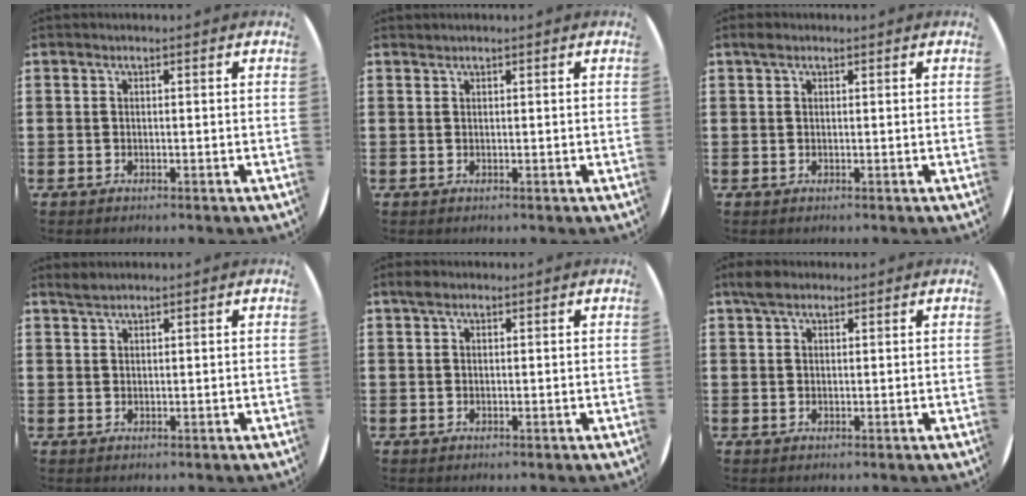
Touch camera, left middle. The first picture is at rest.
{"total": 0.0}
{"total": 0.9, "force": [0.7, 0.5, 0.3], "torque": [-0.001, 0.000, 0.011]}
{"total": 1.4, "force": [1.3, 0.2, 0.3], "torque": [-0.008, 0.001, 0.026]}
{"total": 1.2, "force": [0.9, 0.7, 0.5], "torque": [-0.004, 0.002, 0.014]}
{"total": 2.4, "force": [1.9, 1.0, 1.0], "torque": [-0.015, 0.003, 0.035]}